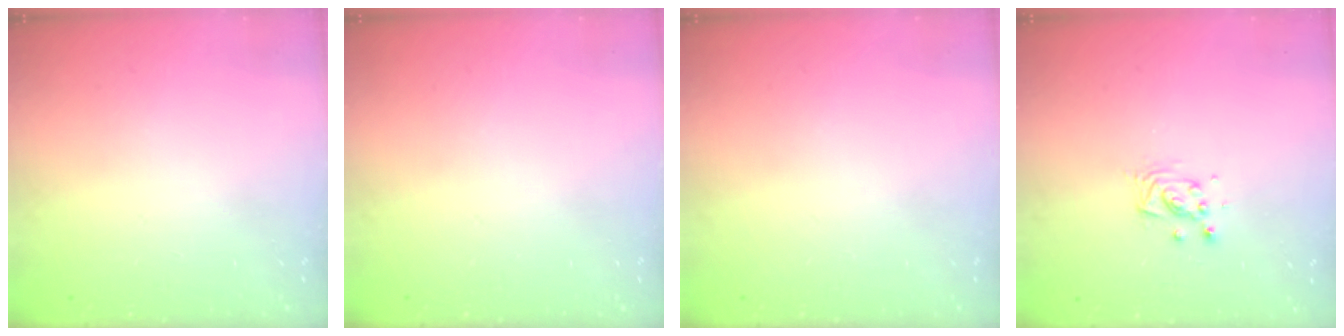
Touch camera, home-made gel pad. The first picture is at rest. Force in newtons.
{"total": 0.0}
{"total": 0.0}
{"total": 4.6, "press": 4.6, "slide": 0.2}